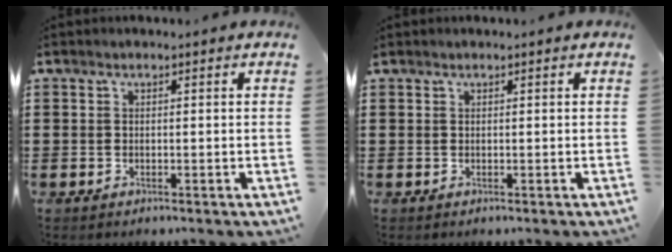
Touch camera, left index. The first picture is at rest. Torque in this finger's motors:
{"motor_torque": [1.66, 0.48, 0.00, 0.00]}